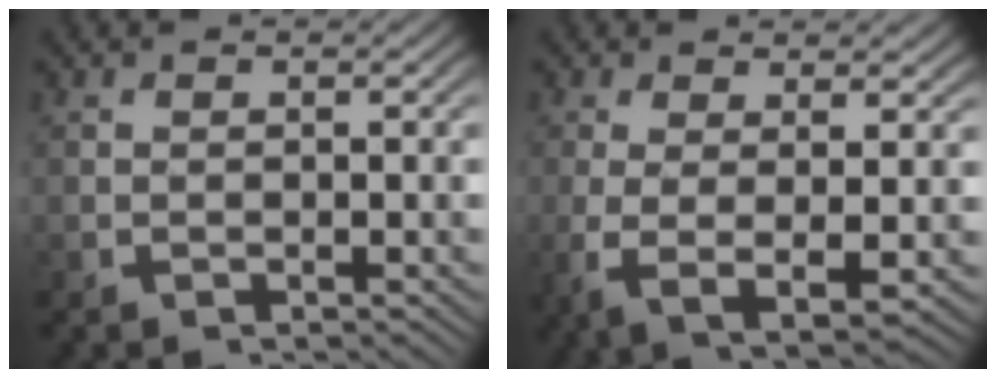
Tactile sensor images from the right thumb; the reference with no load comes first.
{"total": 5.6, "force": [-0.6, 2.5, 5.0], "torque": [-0.123, -0.035, 0.009]}